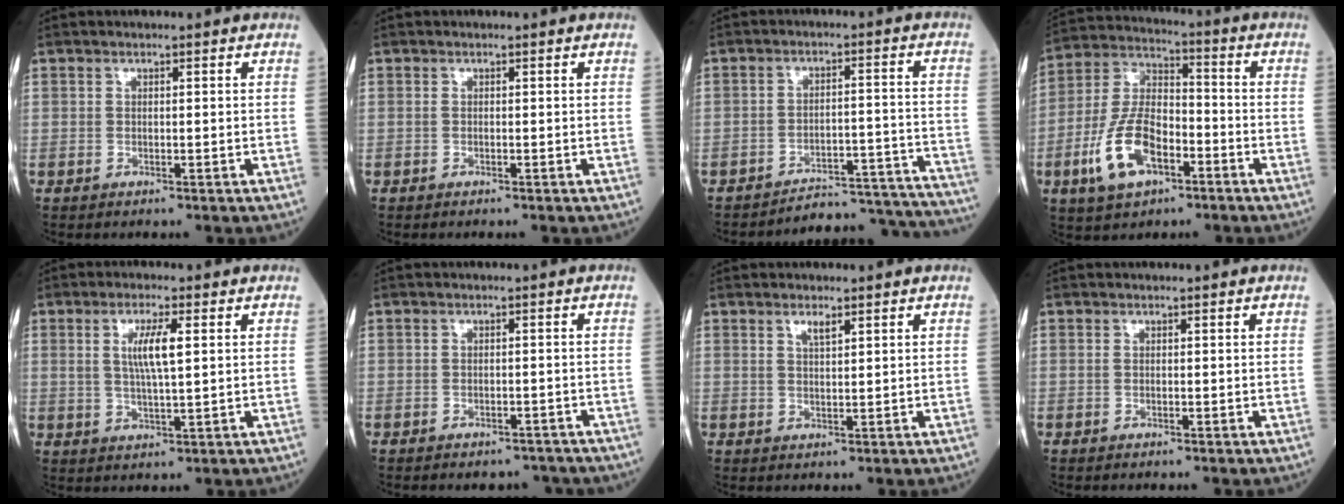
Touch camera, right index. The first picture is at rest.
{"total": 0.0}
{"total": 16.9, "force": [-16.8, 1.0, 1.0], "torque": [0.019, 0.036, -0.210]}
{"total": 12.4, "force": [-4.9, 5.8, 9.9], "torque": [-0.217, 0.002, -0.086]}
{"total": 5.7, "force": [1.5, 0.6, 5.5], "torque": [-0.107, 0.000, 0.029]}
{"total": 5.4, "force": [-4.8, 2.3, 0.9], "torque": [0.000, 0.006, -0.050]}
{"total": 1.8, "force": [1.2, 0.2, 1.3], "torque": [-0.028, -0.001, 0.024]}
{"total": 0.0}